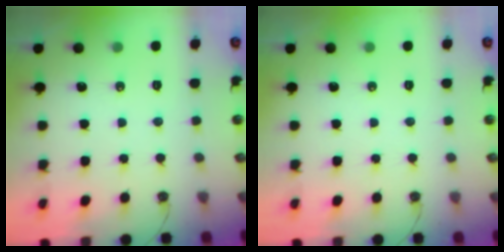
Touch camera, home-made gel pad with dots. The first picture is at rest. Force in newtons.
{"total": 0.0}